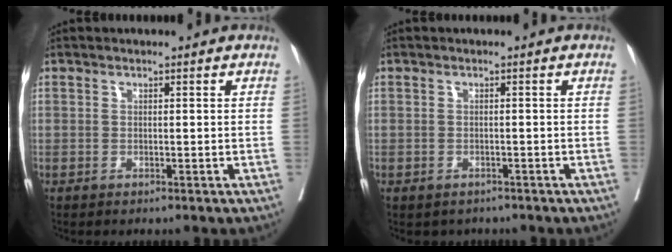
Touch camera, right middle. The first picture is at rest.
{"total": 2.6, "force": [-2.1, 1.5, 0.4], "torque": [-0.005, 0.001, -0.027]}